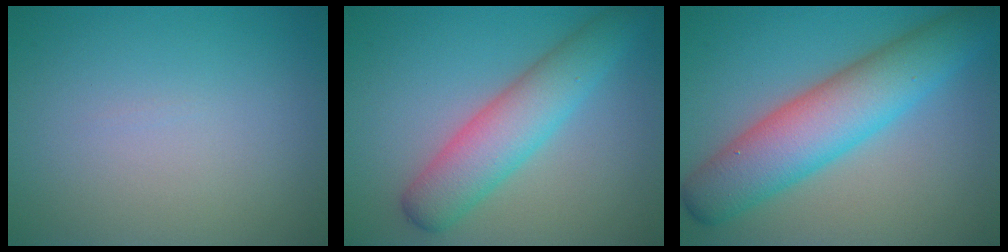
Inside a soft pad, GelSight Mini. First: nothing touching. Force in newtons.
{"total": 5.6, "press": 5.6, "slide": 0.2}
{"total": 8.3, "press": 8.3, "slide": 0.1}